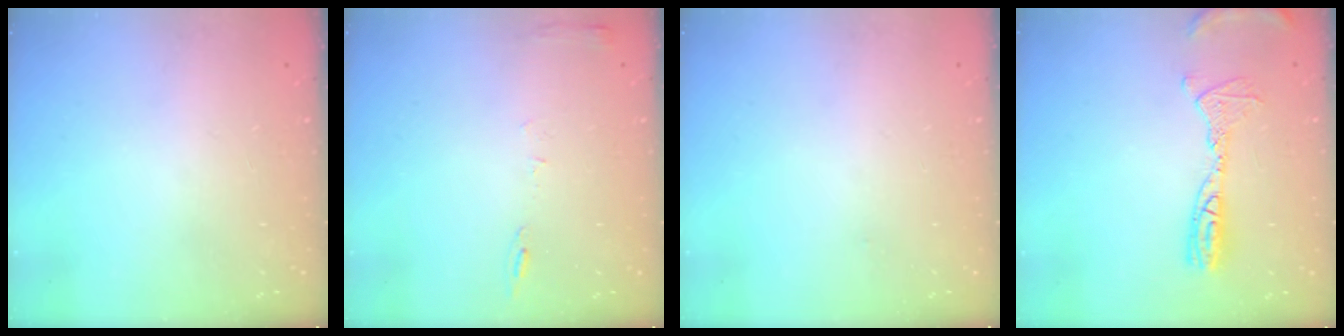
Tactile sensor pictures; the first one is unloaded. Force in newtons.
{"total": 6.0, "press": 6.0, "slide": 0.6}
{"total": 9.0, "press": 1.4, "slide": 8.9}
{"total": 14.6, "press": 12.8, "slide": 7.1}